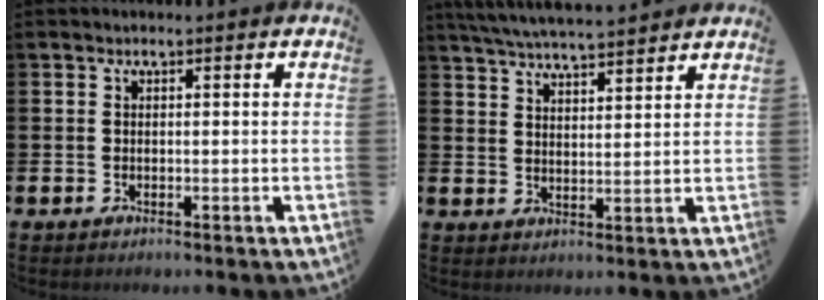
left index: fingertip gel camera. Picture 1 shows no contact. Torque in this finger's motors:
{"motor_torque": [0.29, -0.43, 0.59, 0.21]}